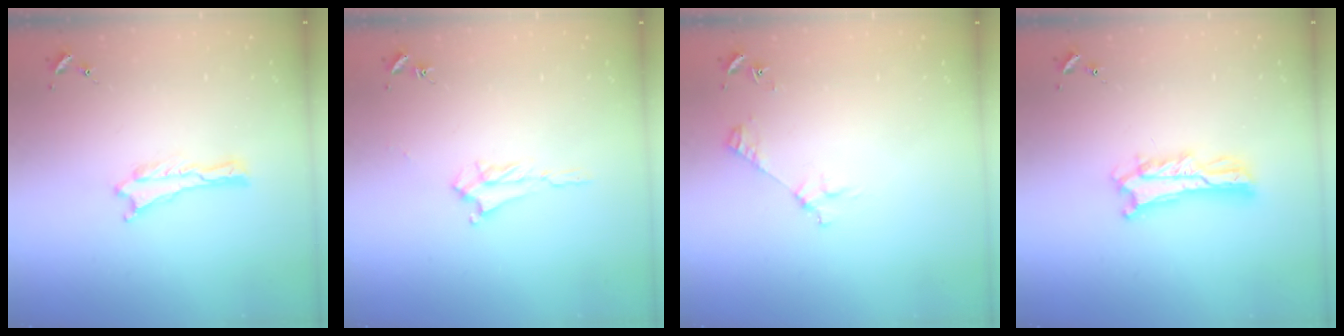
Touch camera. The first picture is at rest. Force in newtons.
{"total": 2.4, "press": 2.4, "slide": 0.4}
{"total": 3.3, "press": 3.3, "slide": 0.3}
{"total": 4.9, "press": 4.8, "slide": 0.5}